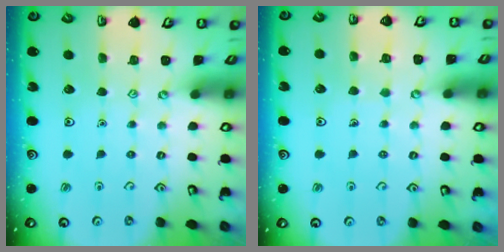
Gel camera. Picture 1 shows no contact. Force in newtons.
{"total": 4.6, "press": 4.6, "slide": 0.4}